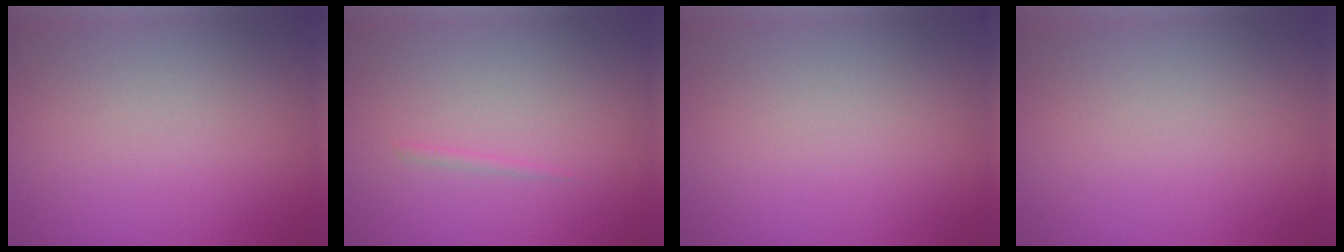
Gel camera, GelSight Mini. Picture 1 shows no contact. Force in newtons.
{"total": 0.5, "press": 0.5, "slide": 0.1}
{"total": 0.0}
{"total": 0.0}